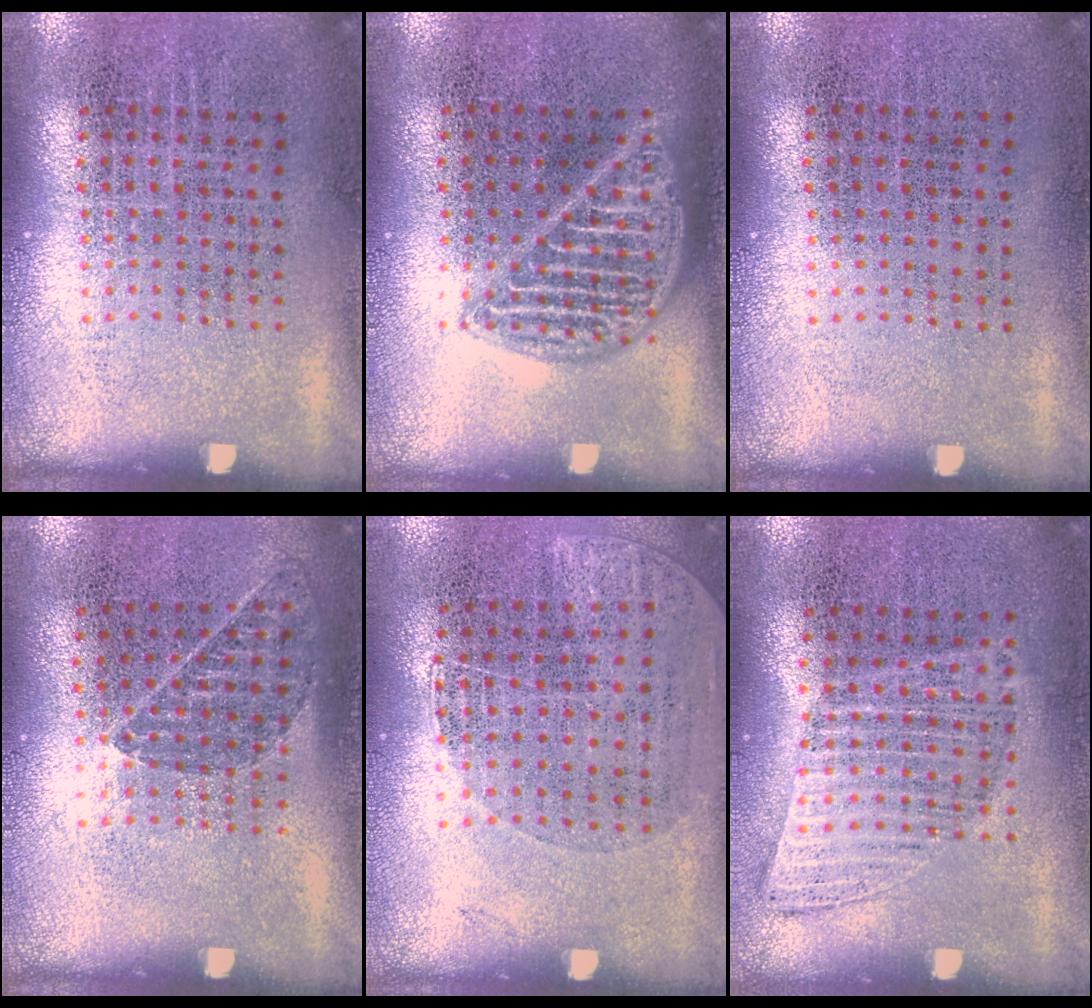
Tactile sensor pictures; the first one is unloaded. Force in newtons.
{"total": 1.8, "press": 1.8, "slide": 0.2}
{"total": 0.0}
{"total": 0.9, "press": 0.7, "slide": 0.5}
{"total": 1.1, "press": 1.0, "slide": 0.5}
{"total": 0.9, "press": 0.9, "slide": 0.3}